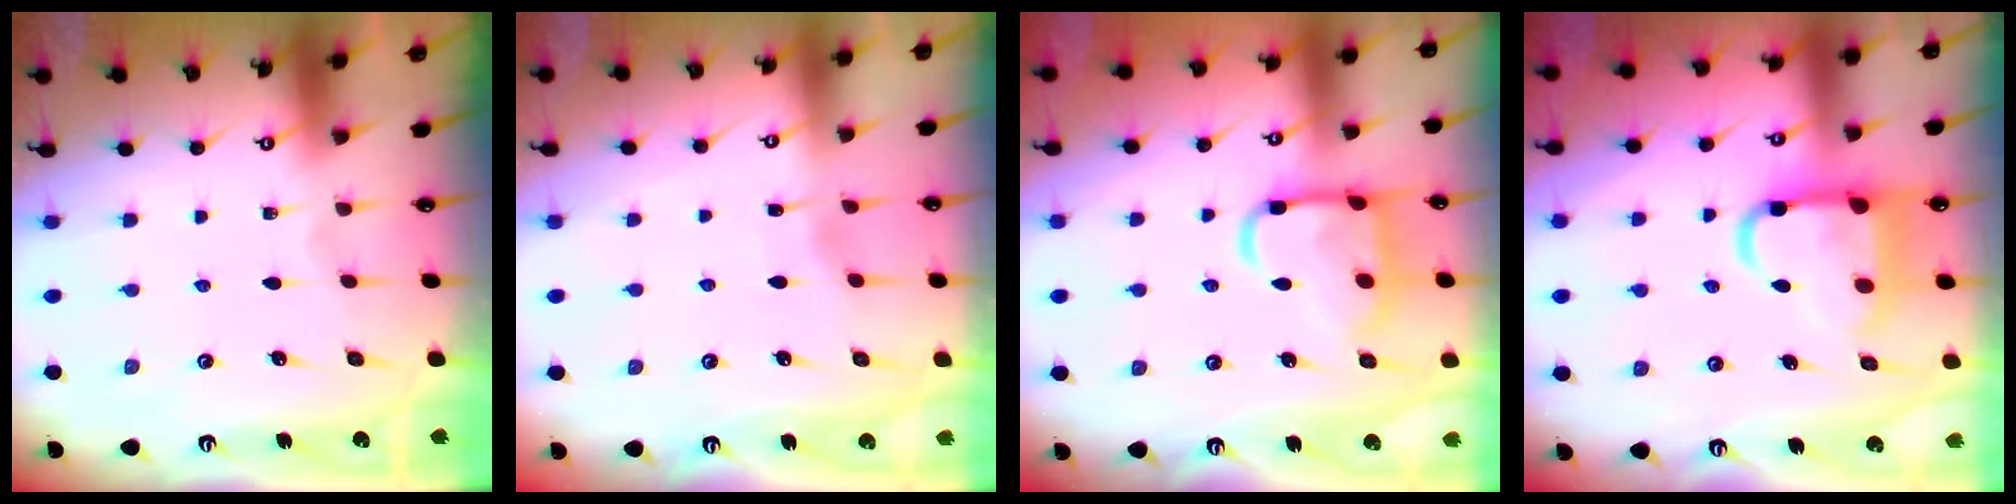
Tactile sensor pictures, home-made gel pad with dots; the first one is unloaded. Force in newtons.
{"total": 2.8, "press": 2.8, "slide": 0.4}
{"total": 15.6, "press": 15.5, "slide": 1.4}
{"total": 12.9, "press": 12.9, "slide": 1.4}